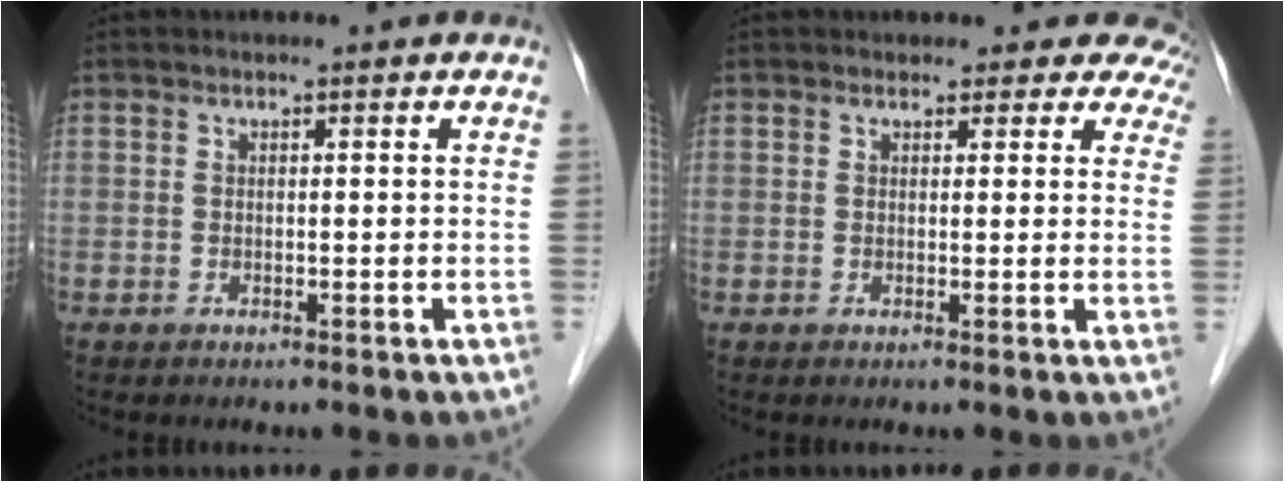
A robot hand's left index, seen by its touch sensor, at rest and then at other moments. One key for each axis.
{"total": 7.9, "fx": 7.2, "fy": 3.3, "fz": 0.0, "tx": 0.052, "ty": -0.011, "tz": 0.041}